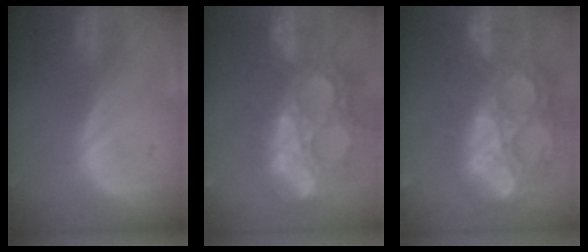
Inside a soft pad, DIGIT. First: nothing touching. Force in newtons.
{"total": 14.9, "press": 12.3, "slide": 8.3}
{"total": 15.2, "press": 12.6, "slide": 8.5}